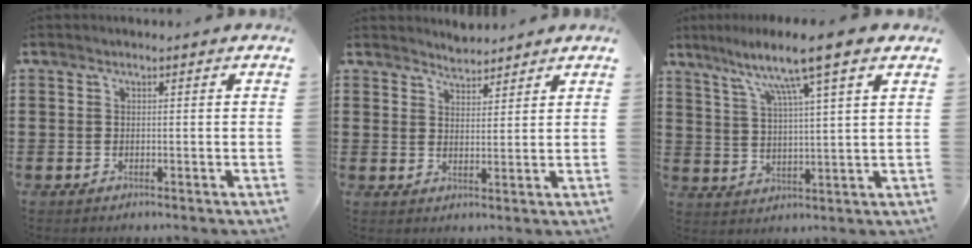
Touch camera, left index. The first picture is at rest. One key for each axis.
{"total": 2.9, "fx": 2.8, "fy": 0.4, "fz": -0.2, "tx": -0.003, "ty": -0.004, "tz": 0.054}
{"total": 8.7, "fx": 6.4, "fy": -0.2, "fz": 5.9, "tx": -0.126, "ty": -0.025, "tz": 0.103}